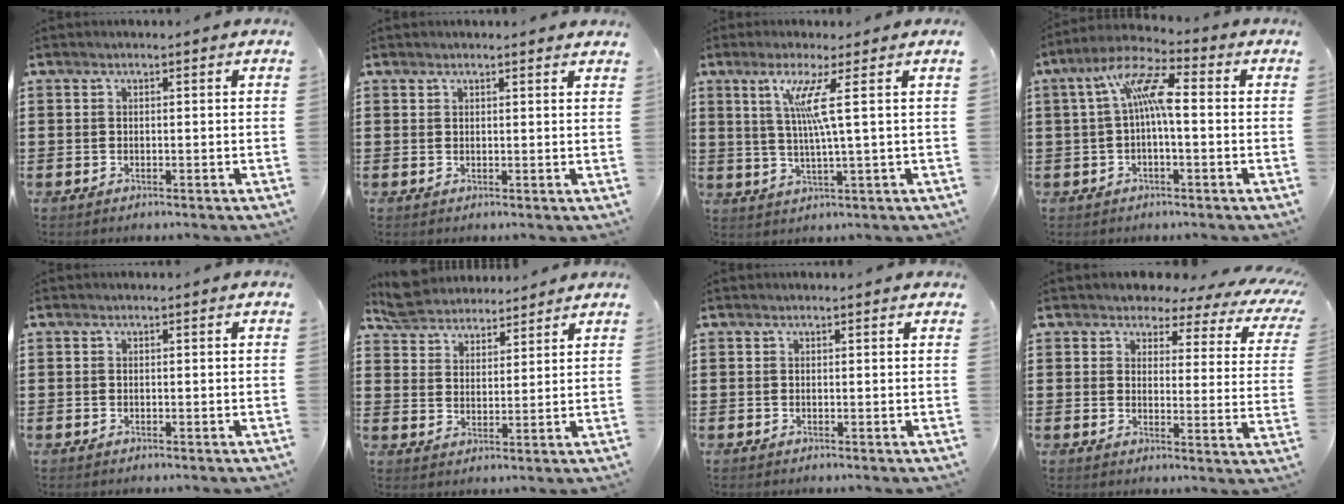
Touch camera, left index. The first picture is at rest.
{"total": 1.2, "force": [1.2, 0.2, 0.1], "torque": [-0.004, 0.001, 0.023]}
{"total": 6.4, "force": [2.2, -1.0, 5.9], "torque": [-0.125, -0.008, 0.030]}
{"total": 9.7, "force": [1.5, 3.2, 9.0], "torque": [-0.191, 0.004, 0.019]}
{"total": 0.0}
{"total": 5.8, "force": [5.6, 1.6, 0.3], "torque": [-0.031, -0.015, 0.104]}
{"total": 0.0}
{"total": 3.5, "force": [2.7, 1.9, 1.1], "torque": [-0.042, -0.009, 0.041]}